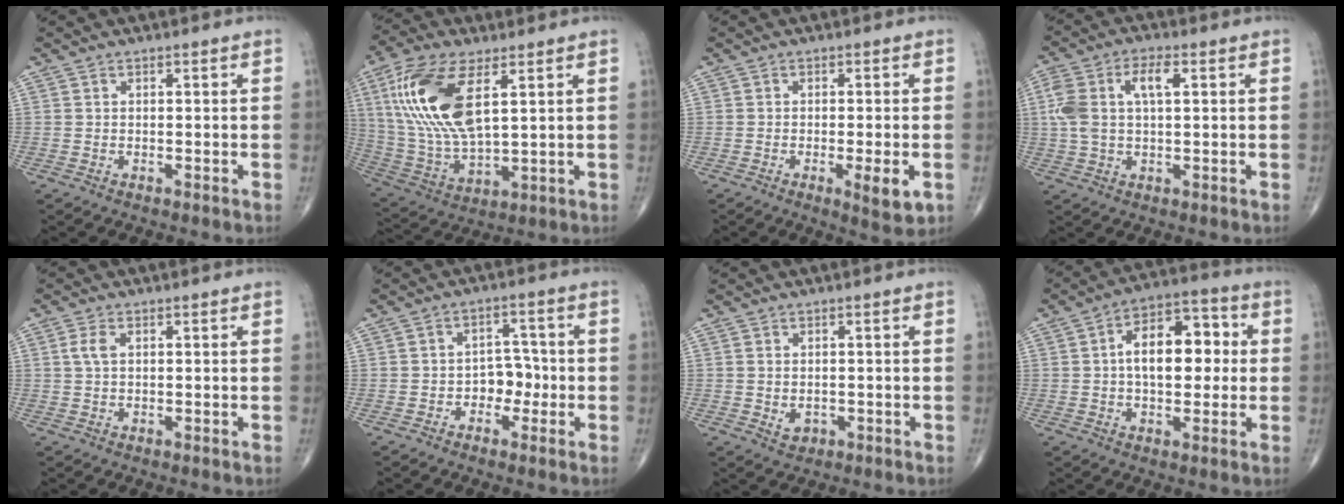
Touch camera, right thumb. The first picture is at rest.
{"total": 18.7, "force": [5.9, 8.1, 15.8], "torque": [-0.335, -0.017, 0.118]}
{"total": 5.4, "force": [-1.7, 1.2, 5.0], "torque": [-0.072, -0.010, -0.023]}
{"total": 9.4, "force": [2.1, 4.5, 8.0], "torque": [-0.186, 0.023, 0.041]}
{"total": 2.5, "force": [0.6, 1.4, 2.0], "torque": [-0.051, 0.008, 0.013]}
{"total": 4.9, "force": [-1.4, 3.7, 2.9], "torque": [-0.010, 0.022, -0.030]}
{"total": 2.3, "force": [-0.3, 1.8, 1.3], "torque": [-0.015, -0.001, 0.003]}
{"total": 13.3, "force": [1.2, 7.5, 10.9], "torque": [-0.140, 0.028, 0.010]}